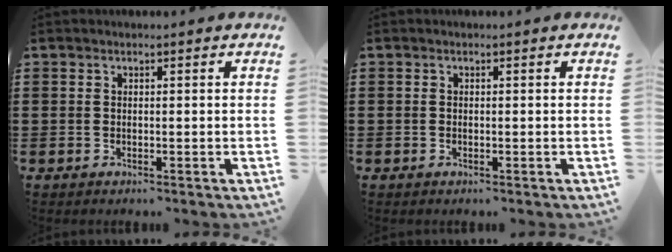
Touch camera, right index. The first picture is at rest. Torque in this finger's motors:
{"motor_torque": [-0.18, 0.15, 0.03, -0.01]}